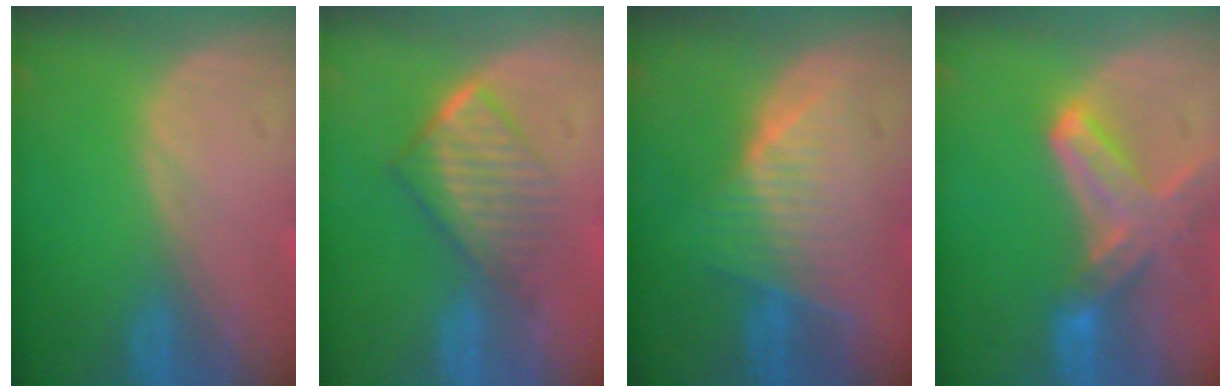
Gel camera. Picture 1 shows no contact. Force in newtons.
{"total": 6.7, "press": 5.8, "slide": 3.3}
{"total": 7.7, "press": 6.9, "slide": 3.5}
{"total": 7.7, "press": 6.8, "slide": 3.5}